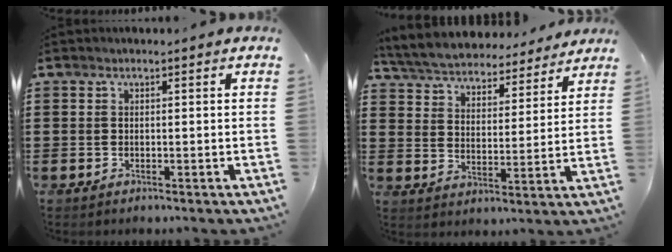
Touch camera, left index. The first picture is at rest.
{"total": 5.7, "force": [5.6, 0.3, 0.7], "torque": [-0.043, -0.041, 0.097]}